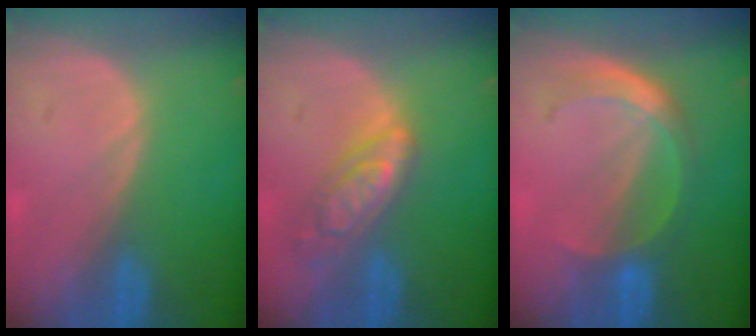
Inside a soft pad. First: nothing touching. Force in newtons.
{"total": 6.4, "press": 5.6, "slide": 3.1}
{"total": 5.7, "press": 5.2, "slide": 2.5}